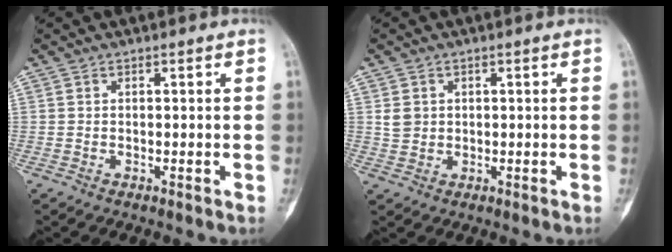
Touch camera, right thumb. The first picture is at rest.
{"total": 2.7, "force": [0.6, 2.4, 1.1], "torque": [-0.010, 0.001, 0.016]}